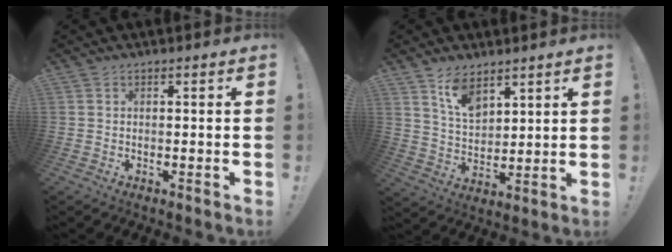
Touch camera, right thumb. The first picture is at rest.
{"total": 9.6, "force": [6.9, 5.0, 4.4], "torque": [-0.087, -0.036, 0.132]}